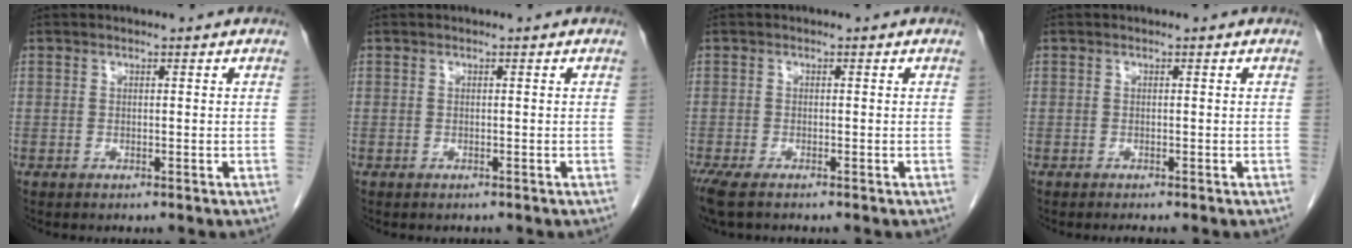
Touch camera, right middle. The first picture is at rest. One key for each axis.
{"total": 0.0}
{"total": 4.6, "fx": -3.5, "fy": 1.1, "fz": 2.7, "tx": -0.052, "ty": -0.014, "tz": -0.060}
{"total": 0.8, "fx": -0.7, "fy": 0.0, "fz": 0.3, "tx": -0.008, "ty": -0.004, "tz": -0.009}